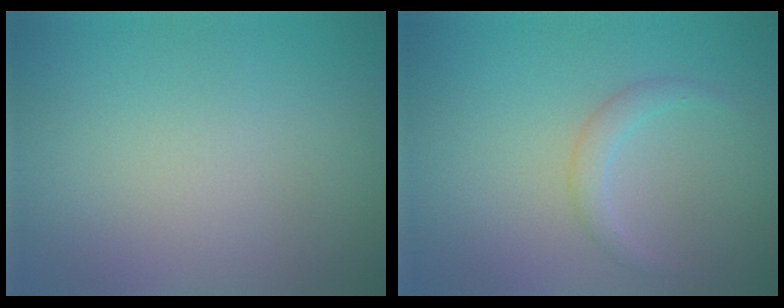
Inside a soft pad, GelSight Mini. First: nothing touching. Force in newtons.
{"total": 1.5, "press": 1.5, "slide": 0.1}